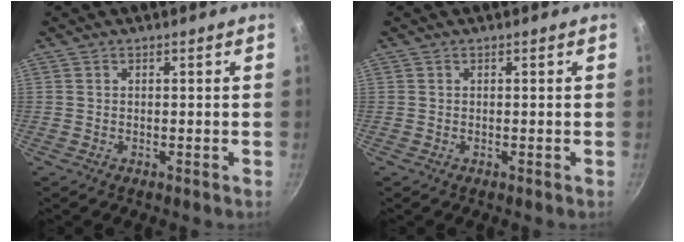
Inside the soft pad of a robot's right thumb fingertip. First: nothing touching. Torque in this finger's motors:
{"motor_torque": [0.00, 0.00, 0.00, 0.00, 0.01]}